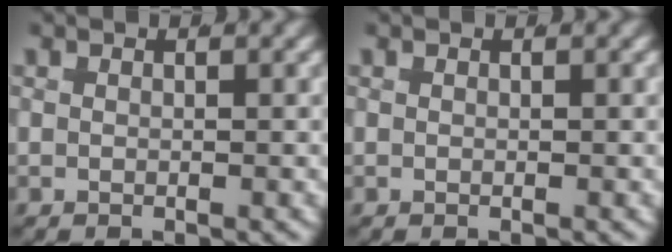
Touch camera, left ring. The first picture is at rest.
{"total": 0.0}